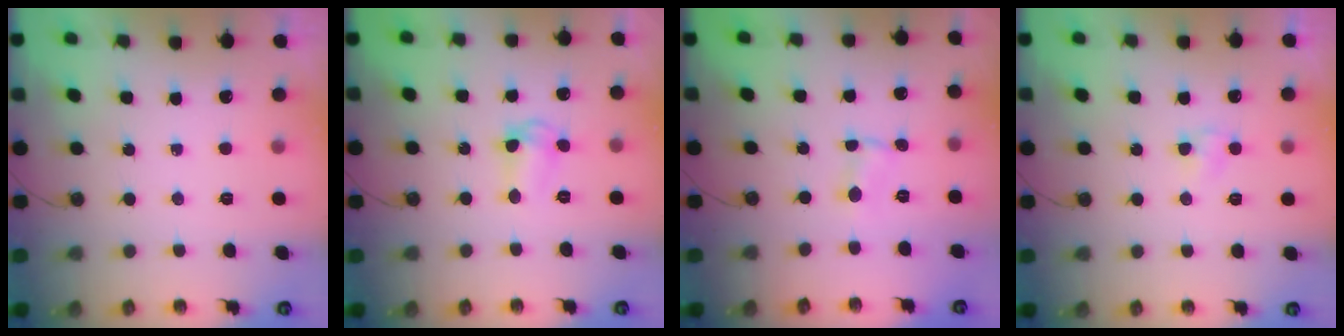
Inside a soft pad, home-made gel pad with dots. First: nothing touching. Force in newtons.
{"total": 6.4, "press": 5.5, "slide": 3.3}
{"total": 0.8, "press": 0.8, "slide": 0.1}
{"total": 2.8, "press": 2.8, "slide": 0.3}